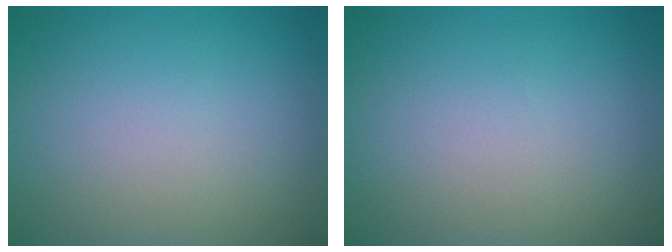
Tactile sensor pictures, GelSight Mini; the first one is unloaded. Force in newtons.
{"total": 0.0}